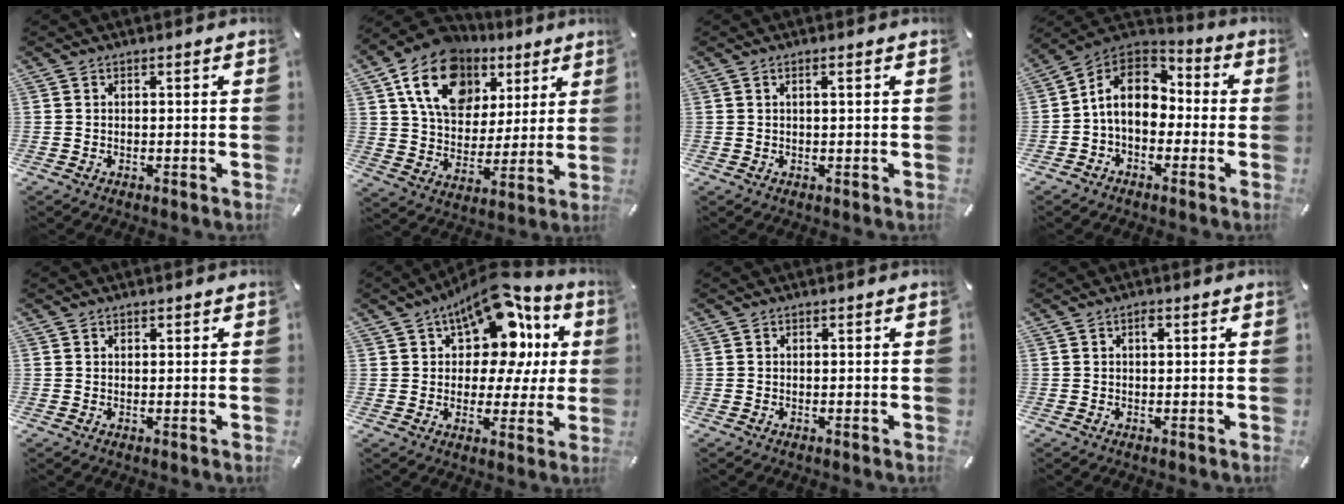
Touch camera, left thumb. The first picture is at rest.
{"total": 16.8, "force": [8.6, 12.0, 8.1], "torque": [-0.142, -0.028, 0.159]}
{"total": 1.1, "force": [0.3, 0.1, 1.1], "torque": [-0.020, 0.000, 0.005]}
{"total": 10.6, "force": [-0.7, 8.1, 6.7], "torque": [-0.137, 0.016, -0.012]}
{"total": 0.7, "force": [0.4, 0.5, 0.0], "torque": [0.000, 0.001, 0.009]}
{"total": 16.2, "force": [8.6, 9.2, 10.1], "torque": [-0.155, -0.064, 0.150]}
{"total": 0.0}
{"total": 1.3, "force": [0.4, 0.5, 1.1], "torque": [-0.015, 0.001, 0.005]}